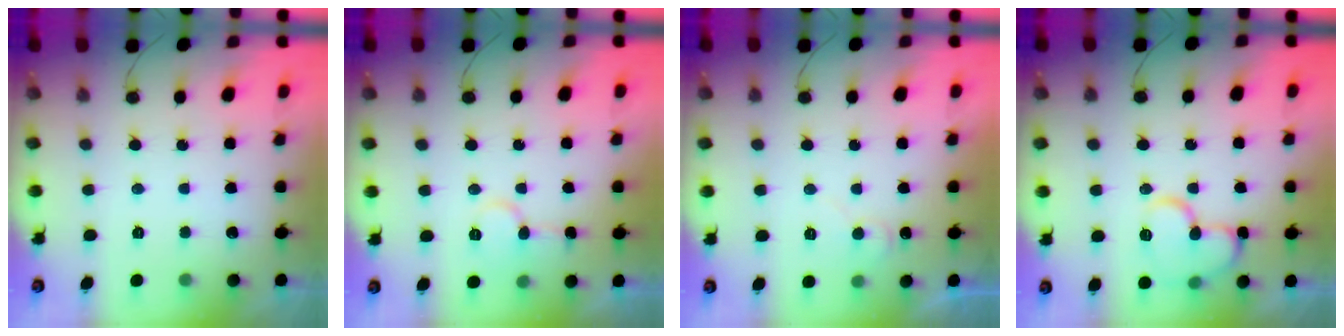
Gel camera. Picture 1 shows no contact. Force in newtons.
{"total": 7.1, "press": 7.1, "slide": 0.8}
{"total": 6.0, "press": 6.0, "slide": 0.6}
{"total": 12.8, "press": 12.8, "slide": 1.5}